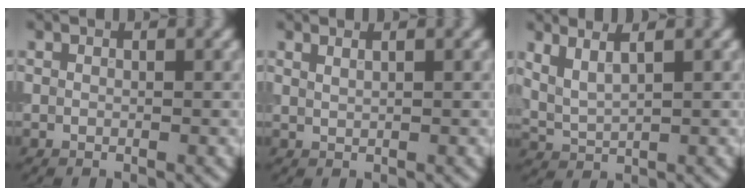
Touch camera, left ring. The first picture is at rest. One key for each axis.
{"total": 1.5, "fx": 1.0, "fy": 0.7, "fz": 0.9, "tx": -0.002, "ty": -0.003, "tz": 0.006}
{"total": 2.5, "fx": 1.6, "fy": 0.6, "fz": 1.9, "tx": -0.042, "ty": 0.000, "tz": 0.040}